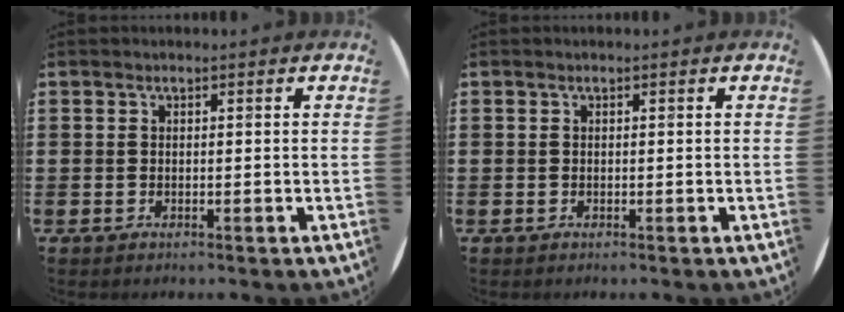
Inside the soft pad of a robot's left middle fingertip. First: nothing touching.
{"total": 0.0}